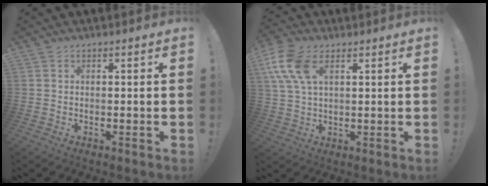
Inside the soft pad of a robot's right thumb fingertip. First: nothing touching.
{"total": 11.2, "force": [4.6, 6.4, 8.0], "torque": [-0.164, -0.008, 0.090]}